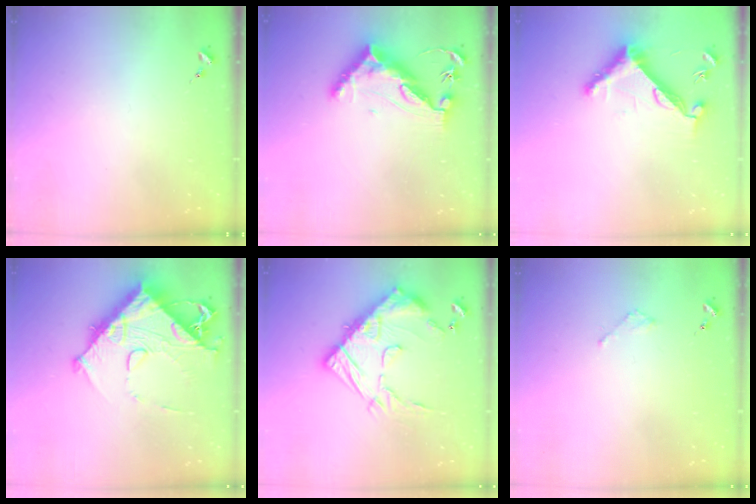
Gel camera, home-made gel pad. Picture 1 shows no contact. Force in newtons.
{"total": 11.5, "press": 11.4, "slide": 0.7}
{"total": 11.1, "press": 11.0, "slide": 0.7}
{"total": 14.7, "press": 14.6, "slide": 1.5}
{"total": 20.3, "press": 20.3, "slide": 1.1}
{"total": 2.1, "press": 2.1, "slide": 0.2}